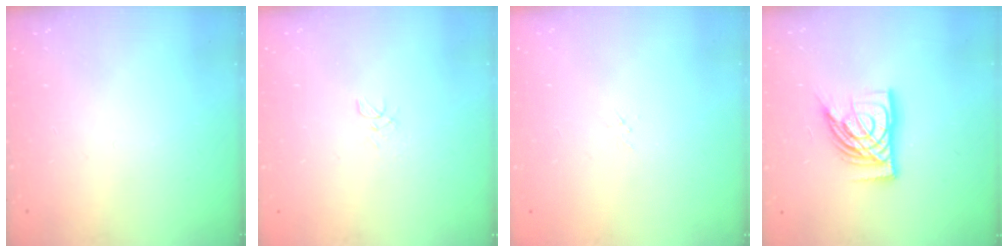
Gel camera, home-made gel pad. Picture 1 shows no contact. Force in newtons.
{"total": 3.0, "press": 3.0, "slide": 0.2}
{"total": 1.7, "press": 1.6, "slide": 0.2}
{"total": 14.1, "press": 14.0, "slide": 1.8}